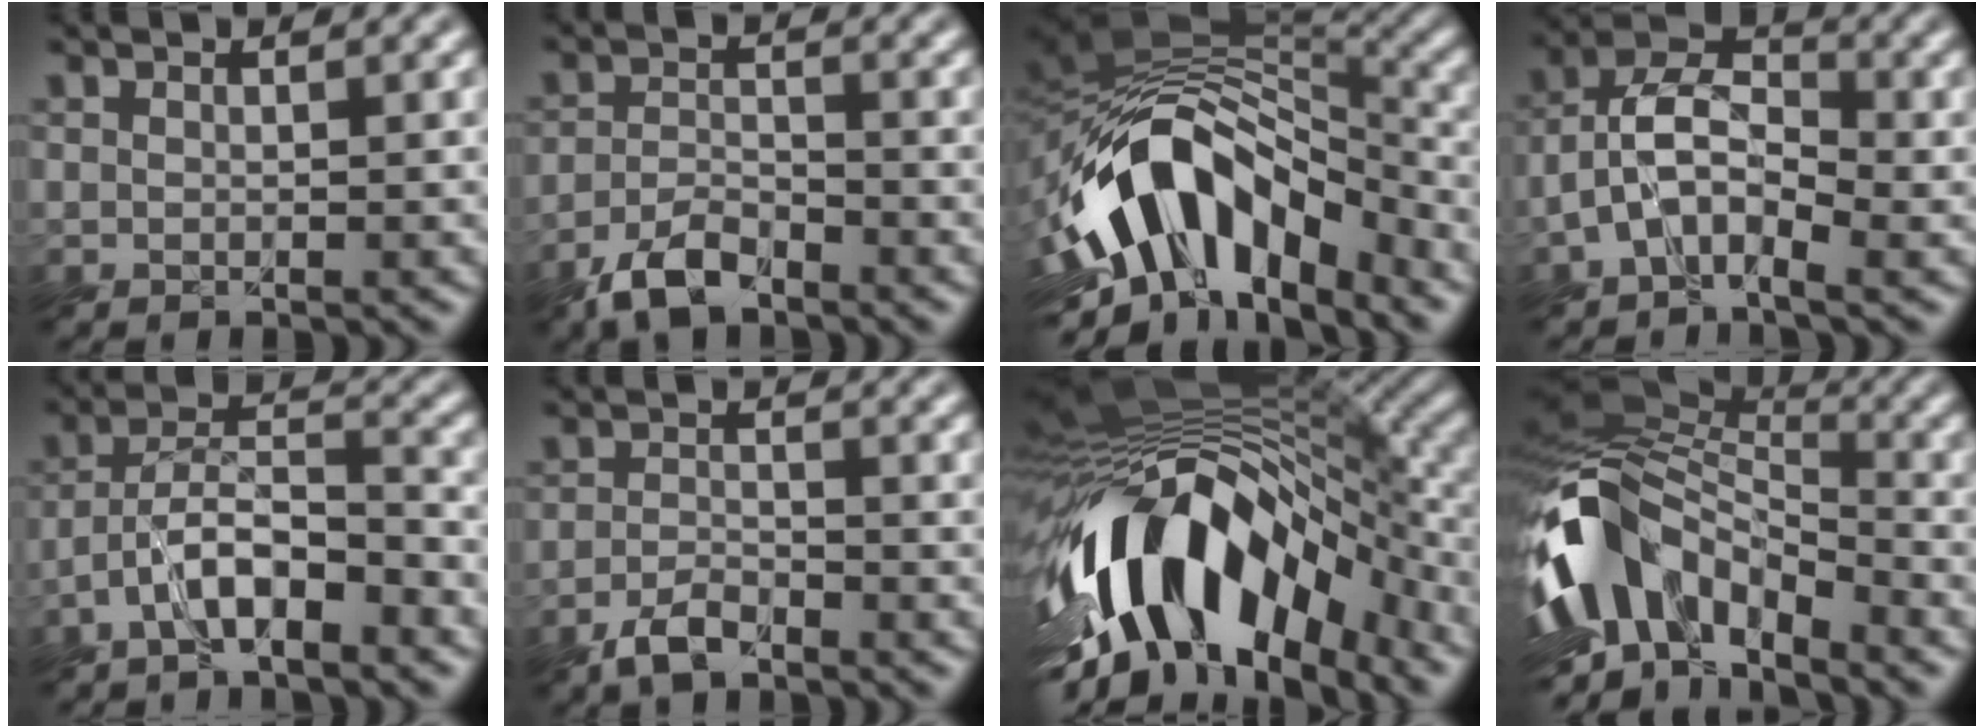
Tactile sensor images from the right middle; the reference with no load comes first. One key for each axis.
{"total": 4.6, "fx": -3.9, "fy": 1.4, "fz": 2.0, "tx": -0.032, "ty": -0.004, "tz": -0.086}
{"total": 12.0, "fx": -6.6, "fy": 6.4, "fz": 7.8, "tx": -0.119, "ty": 0.014, "tz": -0.127}
{"total": 6.0, "fx": -2.2, "fy": 3.2, "fz": 4.5, "tx": -0.087, "ty": 0.015, "tz": -0.058}
{"total": 5.8, "fx": -3.8, "fy": 1.7, "fz": 4.0, "tx": -0.071, "ty": 0.012, "tz": -0.079}
{"total": 3.2, "fx": -2.8, "fy": 1.0, "fz": 1.2, "tx": -0.020, "ty": -0.001, "tz": -0.063}
{"total": 14.6, "fx": -7.2, "fy": 6.9, "fz": 10.6, "tx": -0.174, "ty": 0.021, "tz": -0.134}
{"total": 10.7, "fx": -5.6, "fy": 5.8, "fz": 6.9, "tx": -0.129, "ty": 0.000, "tz": -0.115}